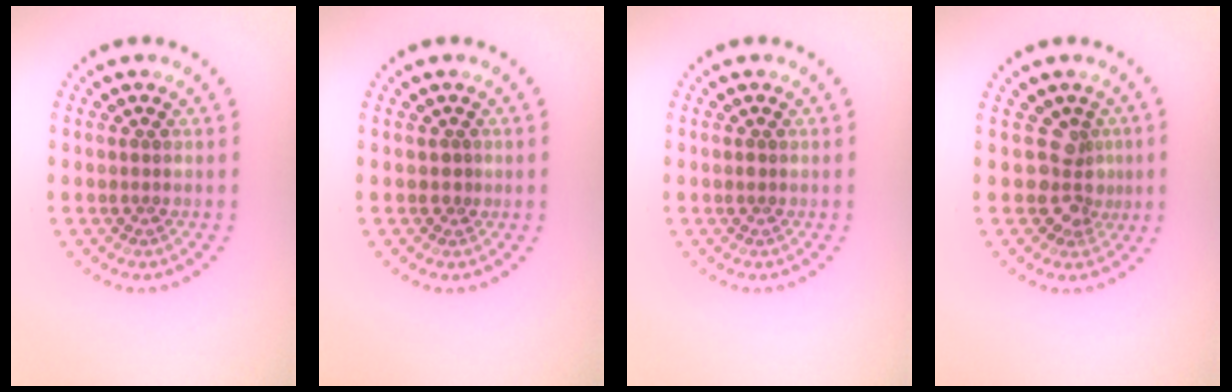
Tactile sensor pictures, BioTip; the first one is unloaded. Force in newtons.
{"total": 0.5, "press": 0.3, "slide": 0.4}
{"total": 0.5, "press": 0.5, "slide": 0.1}
{"total": 2.5, "press": 1.9, "slide": 1.6}